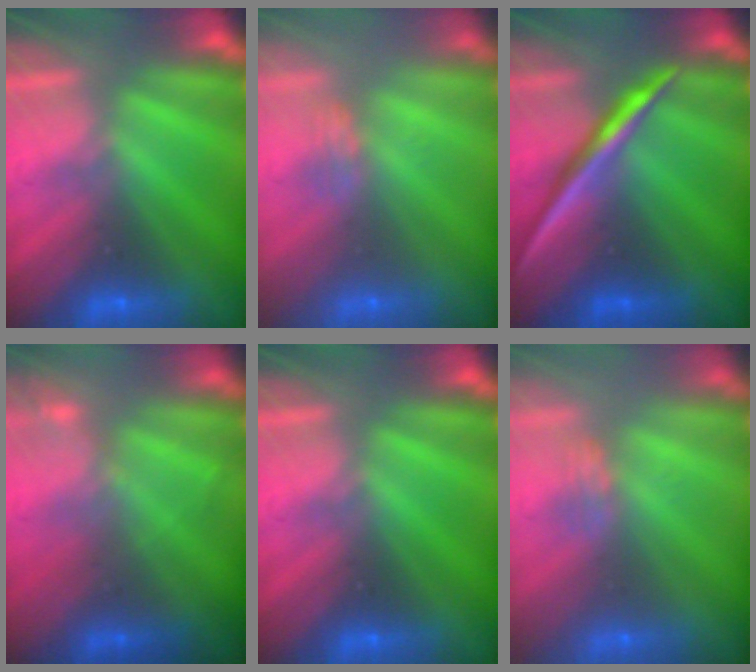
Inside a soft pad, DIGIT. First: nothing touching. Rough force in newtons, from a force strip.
{"total": 2.4}
{"total": 2.2}
{"total": 2.3}
{"total": 0.0}
{"total": 2.4}